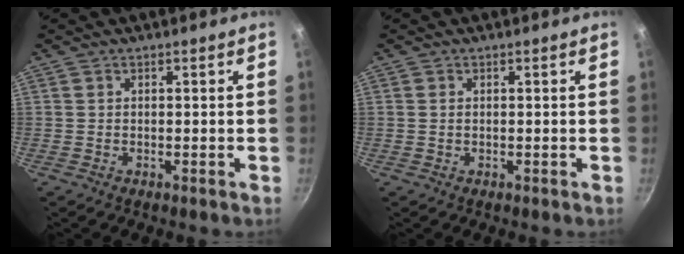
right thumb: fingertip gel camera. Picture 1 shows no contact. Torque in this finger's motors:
{"motor_torque": [-0.40, 0.19, -0.01, 0.44, -0.03]}